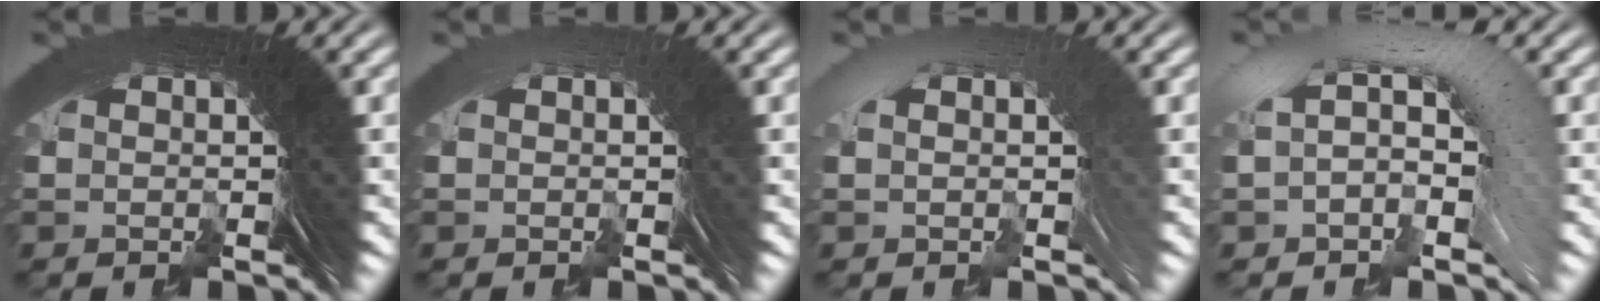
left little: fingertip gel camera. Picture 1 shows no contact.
{"total": 2.8, "force": [0.5, -0.6, -2.7], "torque": [0.042, 0.011, 0.004]}
{"total": 14.8, "force": [1.8, -7.8, -12.5], "torque": [0.213, 0.045, 0.016]}
{"total": 27.1, "force": [-0.1, -12.7, -23.9], "torque": [0.360, 0.066, -0.029]}